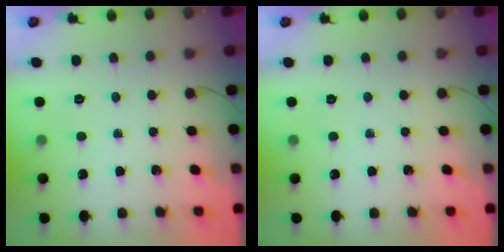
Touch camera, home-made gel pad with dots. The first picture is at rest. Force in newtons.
{"total": 0.0}